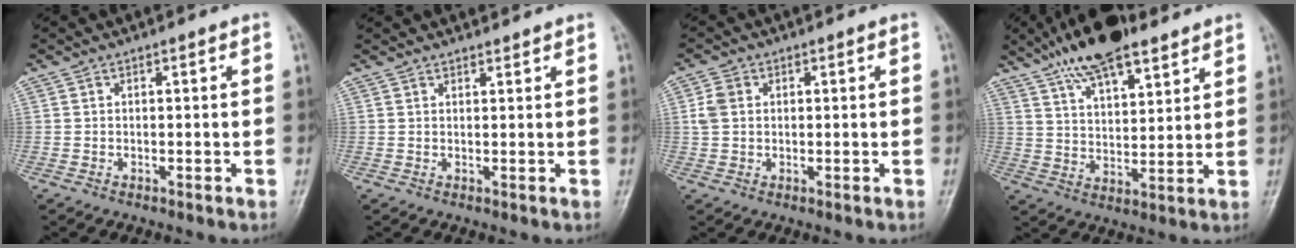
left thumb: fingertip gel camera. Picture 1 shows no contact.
{"total": 1.6, "force": [1.5, 0.4, 0.1], "torque": [0.007, -0.005, 0.026]}
{"total": 3.5, "force": [0.6, 2.8, 2.0], "torque": [-0.039, 0.008, 0.011]}
{"total": 14.7, "force": [10.3, 5.4, 9.1], "torque": [-0.130, -0.038, 0.181]}